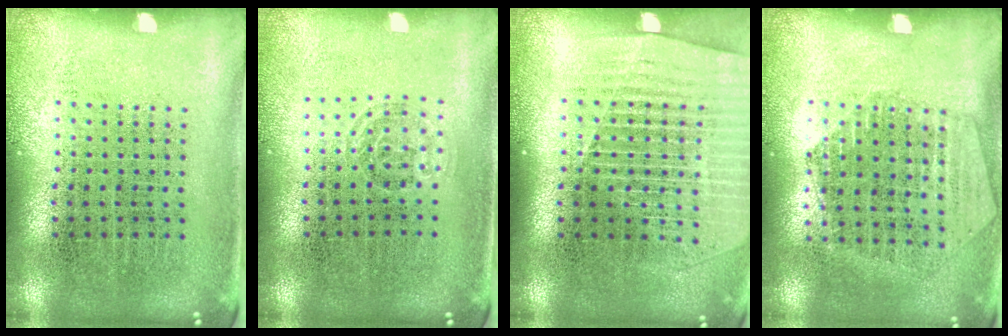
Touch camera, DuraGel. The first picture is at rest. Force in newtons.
{"total": 0.7, "press": 0.5, "slide": 0.5}
{"total": 1.5, "press": 1.4, "slide": 0.5}
{"total": 1.4, "press": 1.3, "slide": 0.4}